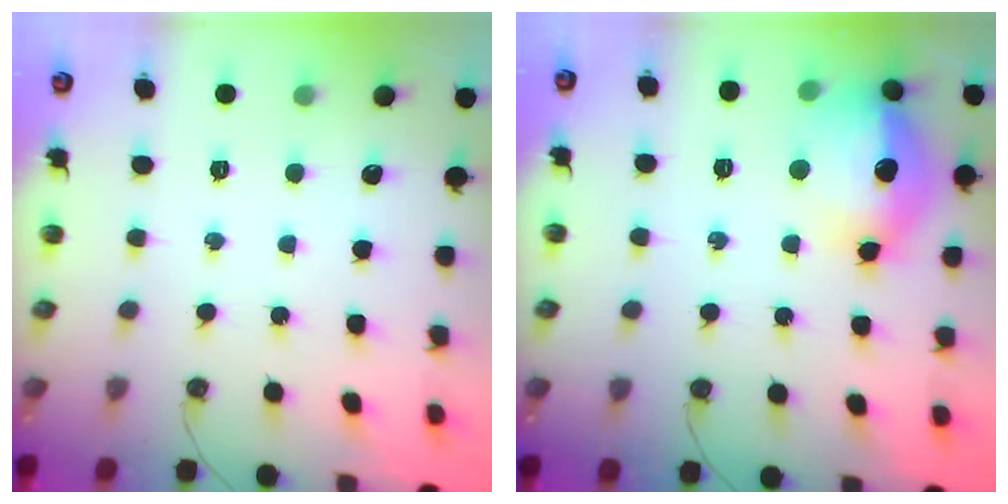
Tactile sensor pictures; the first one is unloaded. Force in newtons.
{"total": 16.5, "press": 16.4, "slide": 1.4}